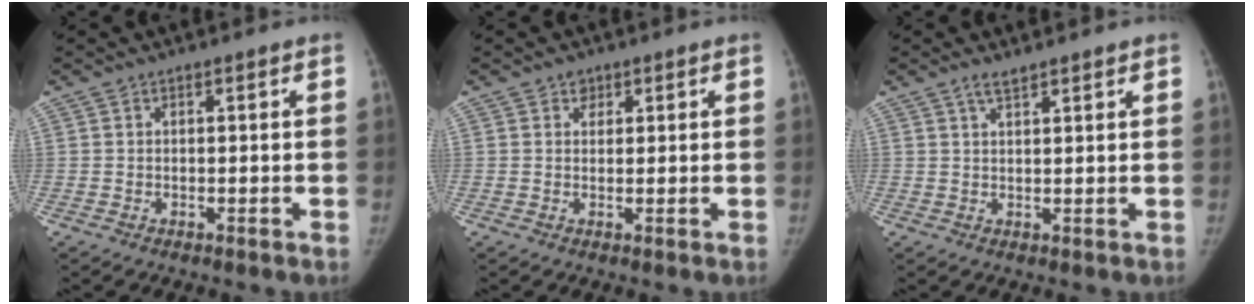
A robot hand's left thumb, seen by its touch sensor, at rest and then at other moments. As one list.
[{"total": 1.8, "force": [1.0, 1.4, 0.4], "torque": [0.008, -0.004, 0.011]}, {"total": 2.5, "force": [2.0, 0.7, 1.3], "torque": [-0.024, -0.007, 0.037]}]